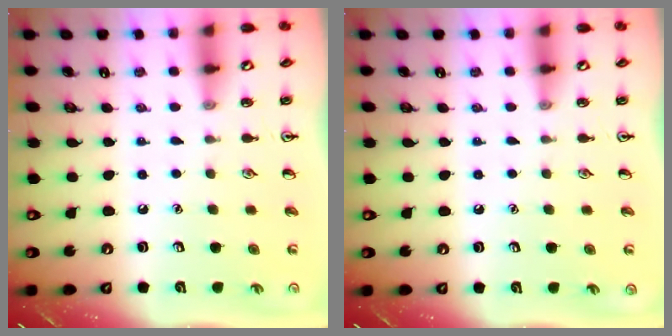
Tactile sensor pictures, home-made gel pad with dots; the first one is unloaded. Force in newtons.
{"total": 0.0}